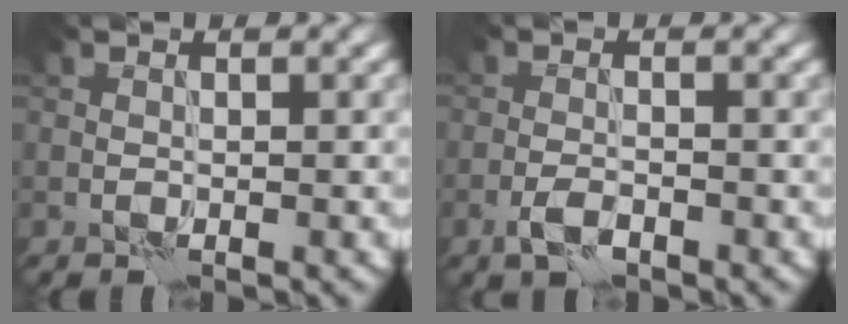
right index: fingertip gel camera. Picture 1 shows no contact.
{"total": 1.9, "force": [-1.1, 0.8, 1.3], "torque": [-0.031, 0.000, -0.027]}